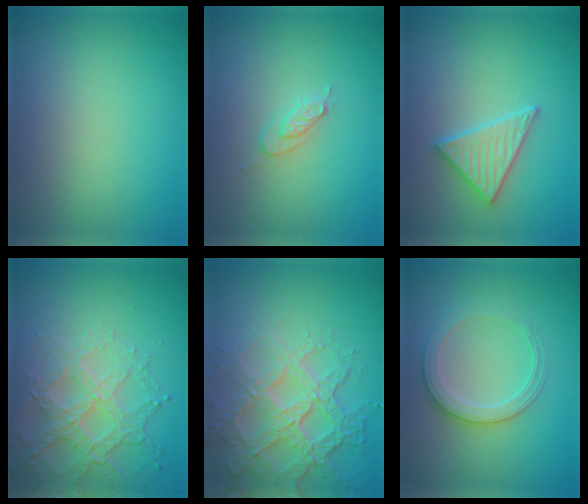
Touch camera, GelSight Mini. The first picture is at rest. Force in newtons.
{"total": 1.7, "press": 1.6, "slide": 0.2}
{"total": 3.0, "press": 2.9, "slide": 0.7}
{"total": 4.7, "press": 4.1, "slide": 2.2}
{"total": 7.3, "press": 5.2, "slide": 5.2}
{"total": 2.8, "press": 2.6, "slide": 0.8}